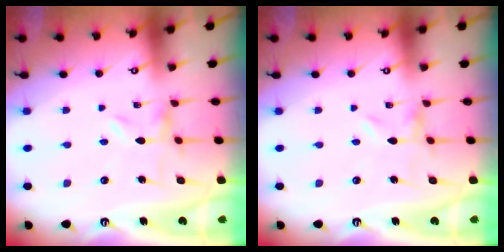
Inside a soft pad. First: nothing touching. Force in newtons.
{"total": 0.0}